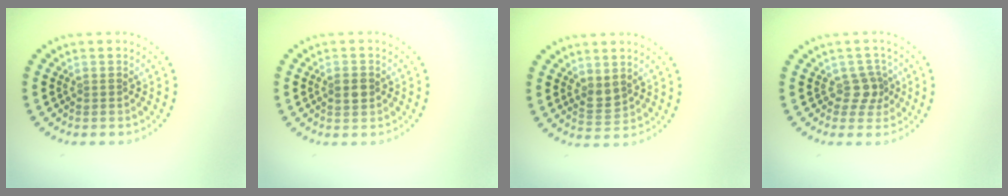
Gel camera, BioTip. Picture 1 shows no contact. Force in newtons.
{"total": 2.0, "press": 1.9, "slide": 0.1}
{"total": 1.7, "press": 1.6, "slide": 0.7}
{"total": 2.0, "press": 1.6, "slide": 1.3}